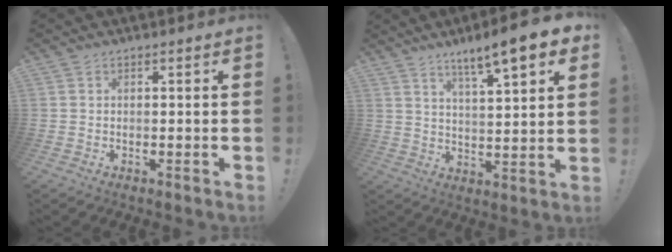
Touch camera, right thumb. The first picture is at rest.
{"total": 11.4, "force": [7.9, 1.2, 8.2], "torque": [-0.125, -0.051, 0.123]}